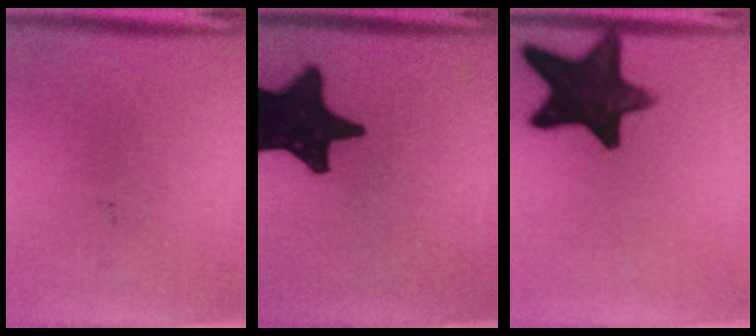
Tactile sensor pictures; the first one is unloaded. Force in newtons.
{"total": 18.2}
{"total": 14.9}